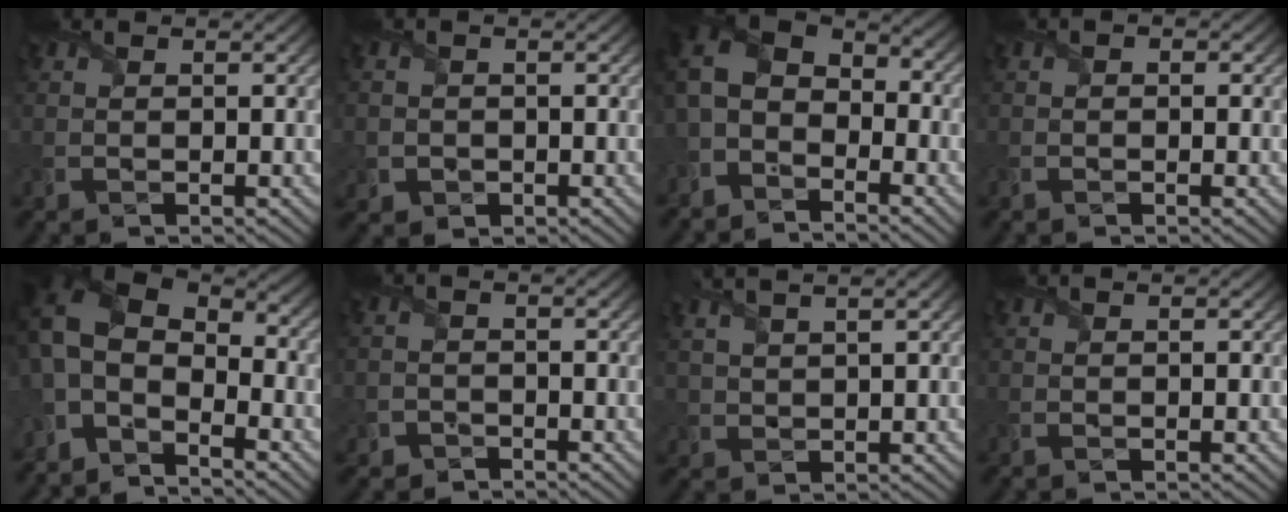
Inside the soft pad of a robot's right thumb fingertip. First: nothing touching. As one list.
[{"total": 2.0, "force": [-0.8, 1.8, 0.5], "torque": [-0.016, -0.009, -0.016]}, {"total": 7.9, "force": [-3.5, 5.4, 4.7], "torque": [-0.115, -0.007, -0.071]}, {"total": 0.8, "force": [-0.4, 0.5, 0.4], "torque": [-0.004, -0.002, -0.012]}, {"total": 8.2, "force": [-3.7, 4.7, 5.5], "torque": [-0.125, -0.001, -0.089]}, {"total": 2.6, "force": [-2.2, 1.4, 0.2], "torque": [0.000, 0.001, -0.050]}, {"total": 3.8, "force": [2.7, 0.7, 2.6], "torque": [-0.068, 0.011, 0.054]}, {"total": 0.0}]